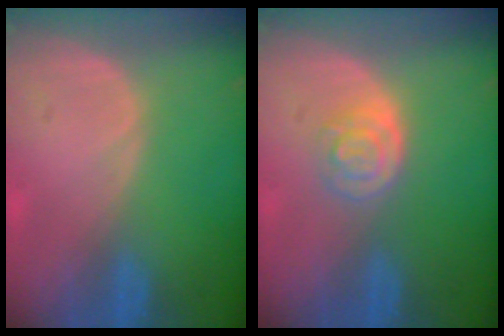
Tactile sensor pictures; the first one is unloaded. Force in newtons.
{"total": 3.9, "press": 3.6, "slide": 1.5}